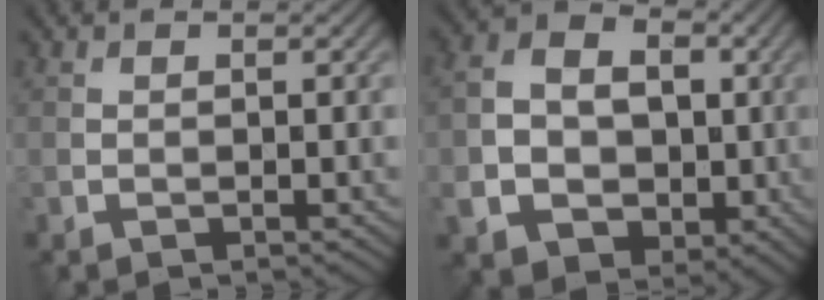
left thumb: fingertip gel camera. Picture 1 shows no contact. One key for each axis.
{"total": 10.4, "fx": -1.3, "fy": 8.2, "fz": 6.1, "tx": -0.131, "ty": -0.021, "tz": -0.027}